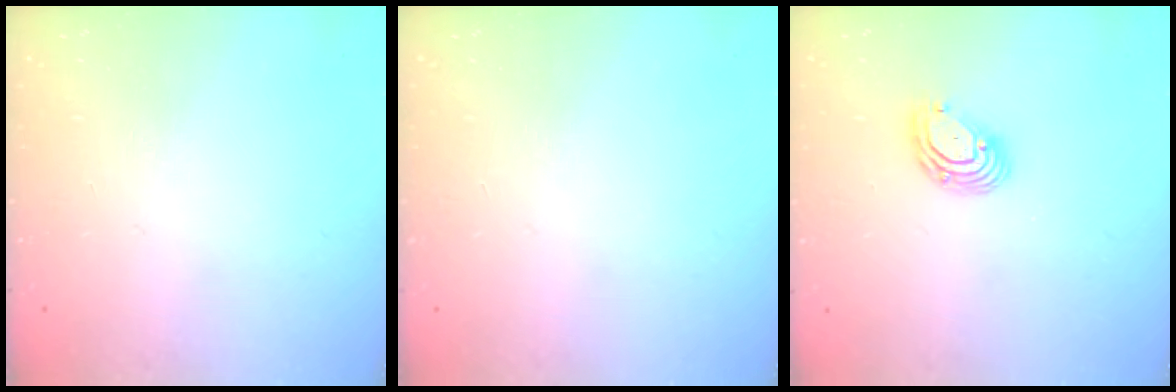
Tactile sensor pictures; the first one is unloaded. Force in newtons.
{"total": 0.0}
{"total": 6.5, "press": 6.5, "slide": 1.1}